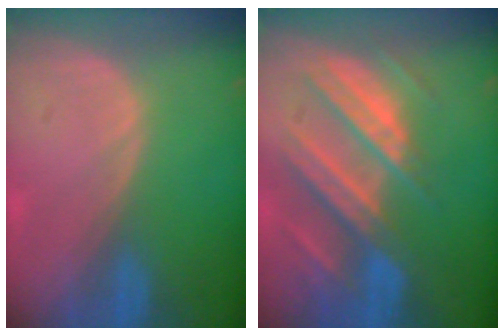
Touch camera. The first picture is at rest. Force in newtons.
{"total": 10.4, "press": 9.1, "slide": 4.9}